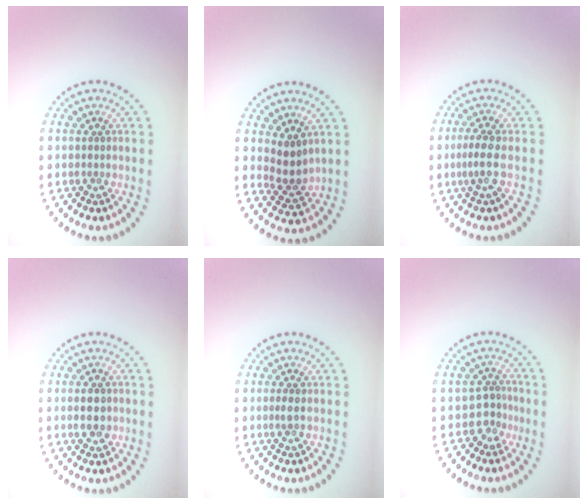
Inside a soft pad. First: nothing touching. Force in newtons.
{"total": 2.4, "press": 1.9, "slide": 1.4}
{"total": 2.0, "press": 1.4, "slide": 1.4}
{"total": 2.7, "press": 2.7, "slide": 0.1}
{"total": 0.6, "press": 0.5, "slide": 0.3}
{"total": 2.0, "press": 1.3, "slide": 1.5}